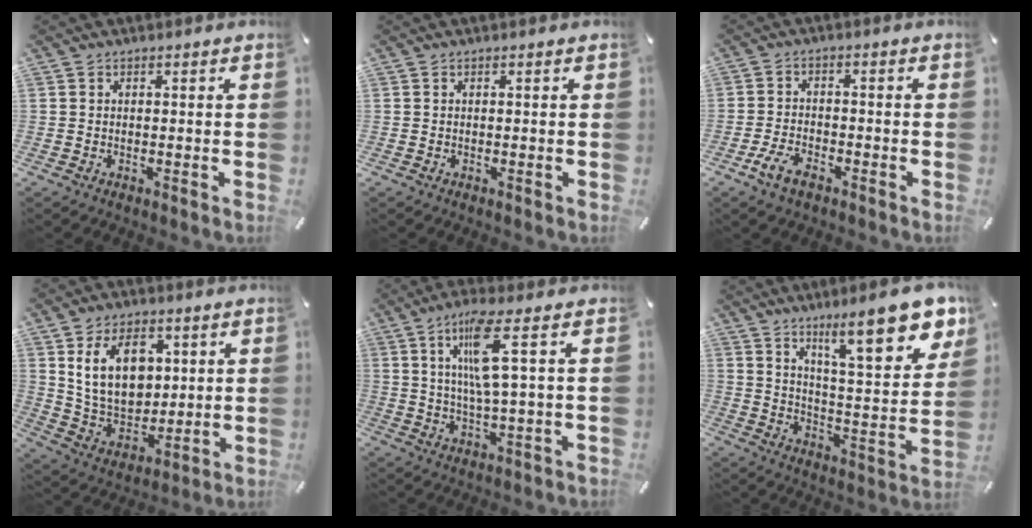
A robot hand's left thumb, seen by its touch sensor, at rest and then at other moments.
{"total": 0.0}
{"total": 5.4, "force": [-3.1, 2.9, 3.2], "torque": [-0.077, 0.012, -0.063]}
{"total": 13.6, "force": [4.9, 9.8, 8.1], "torque": [-0.160, -0.009, 0.090]}
{"total": 10.9, "force": [3.6, 1.2, 10.2], "torque": [-0.199, -0.003, 0.056]}
{"total": 18.6, "force": [12.2, 5.5, 12.8], "torque": [-0.186, -0.084, 0.194]}